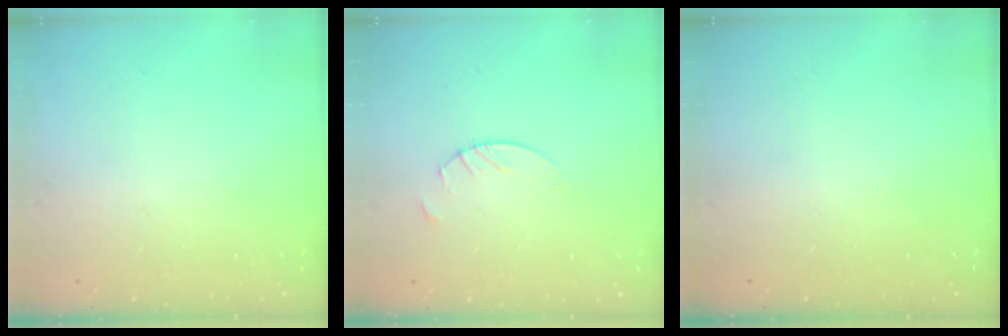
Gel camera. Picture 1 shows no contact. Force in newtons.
{"total": 2.7, "press": 2.7, "slide": 0.2}
{"total": 0.0}